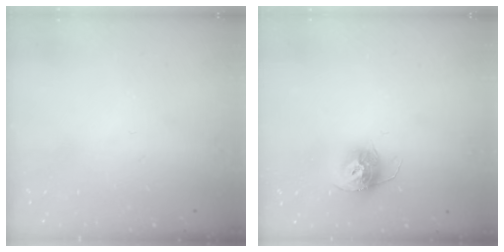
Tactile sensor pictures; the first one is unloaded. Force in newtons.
{"total": 11.9, "press": 11.9, "slide": 0.9}